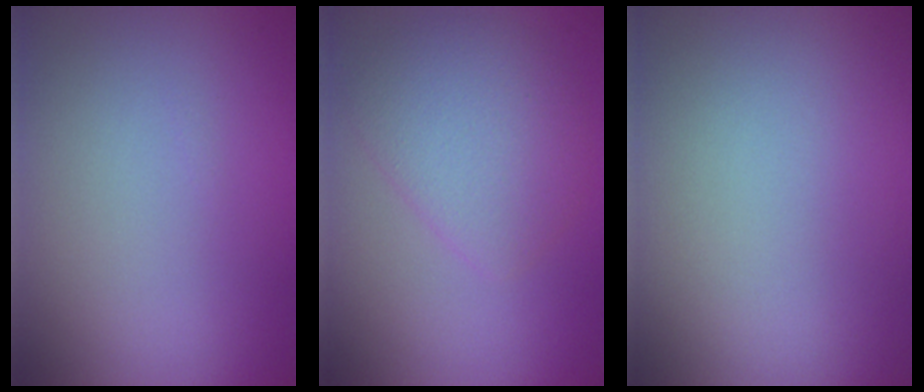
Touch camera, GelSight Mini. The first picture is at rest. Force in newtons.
{"total": 4.0, "press": 4.0, "slide": 0.1}
{"total": 0.0}